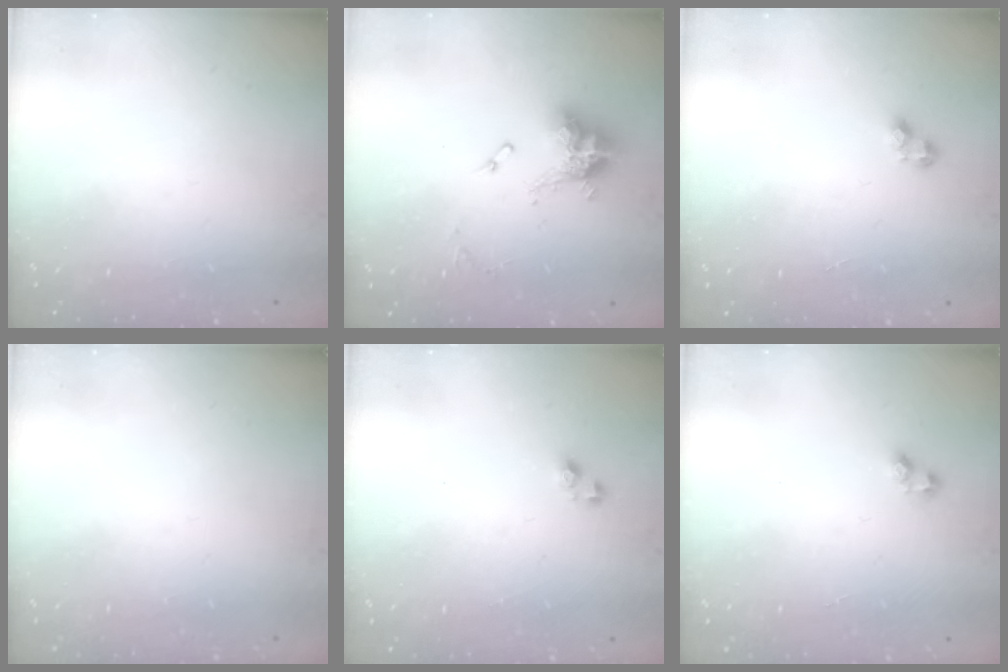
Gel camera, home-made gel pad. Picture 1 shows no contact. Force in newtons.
{"total": 11.4, "press": 11.4, "slide": 0.9}
{"total": 2.4, "press": 2.4, "slide": 0.3}
{"total": 0.0}
{"total": 3.7, "press": 3.7, "slide": 0.5}
{"total": 2.9, "press": 2.6, "slide": 1.3}